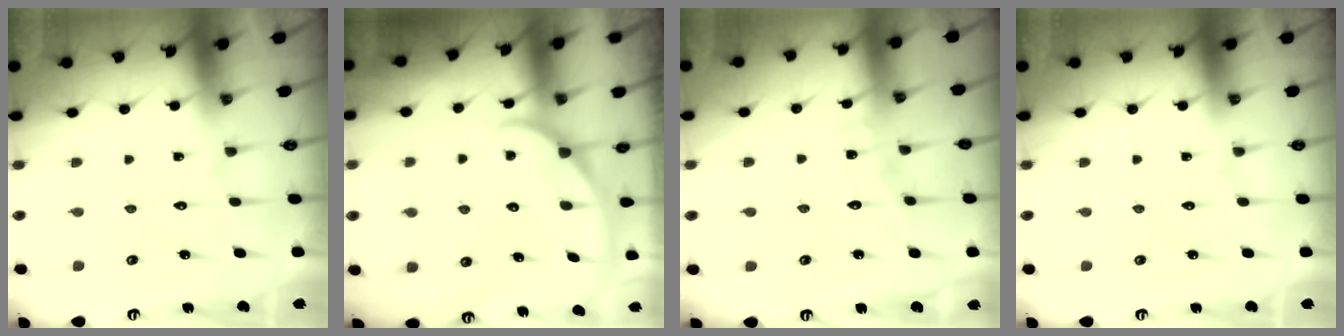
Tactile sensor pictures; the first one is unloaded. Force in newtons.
{"total": 1.5, "press": 1.4, "slide": 0.2}
{"total": 4.8, "press": 4.7, "slide": 0.4}
{"total": 0.0}